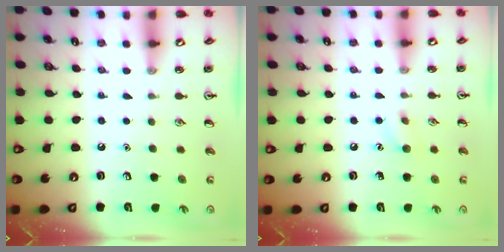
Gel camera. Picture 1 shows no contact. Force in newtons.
{"total": 6.6, "press": 6.3, "slide": 1.8}